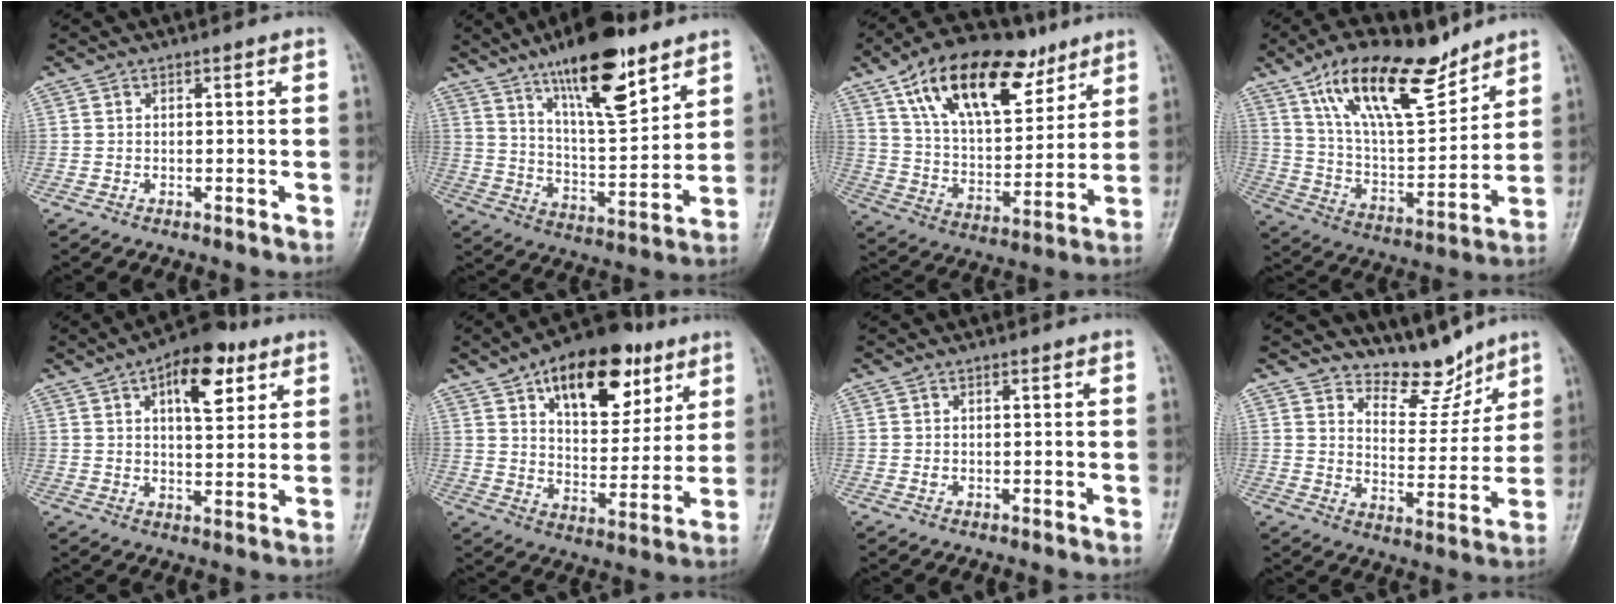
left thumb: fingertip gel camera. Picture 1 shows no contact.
{"total": 17.9, "force": [11.8, 5.5, 12.4], "torque": [-0.173, -0.066, 0.203]}
{"total": 22.2, "force": [12.4, 11.1, 14.7], "torque": [-0.211, -0.032, 0.218]}
{"total": 20.0, "force": [13.1, 7.7, 13.1], "torque": [-0.186, -0.062, 0.240]}
{"total": 12.1, "force": [5.6, 5.7, 9.1], "torque": [-0.104, -0.015, 0.081]}
{"total": 19.8, "force": [10.2, 10.5, 13.4], "torque": [-0.149, -0.032, 0.161]}
{"total": 0.7, "force": [0.2, 0.5, 0.5], "torque": [-0.007, 0.000, 0.005]}
{"total": 9.1, "force": [8.0, 3.8, 1.9], "torque": [0.007, -0.065, 0.136]}